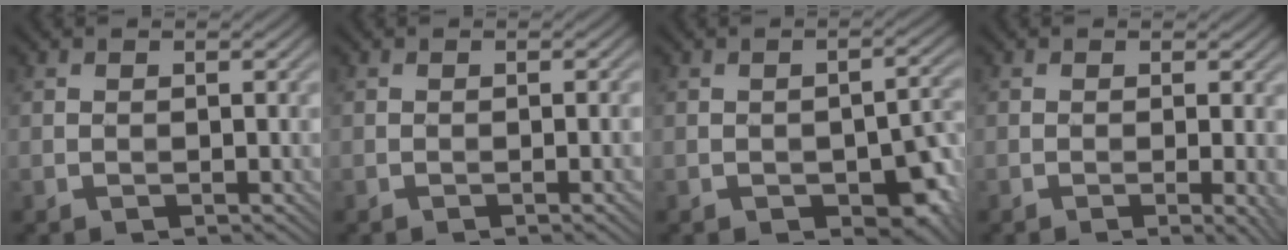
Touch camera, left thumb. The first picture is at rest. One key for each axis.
{"total": 1.9, "fx": -0.5, "fy": 0.3, "fz": 1.8, "tx": -0.024, "ty": 0.003, "tz": -0.010}
{"total": 6.9, "fx": -2.8, "fy": 3.6, "fz": 5.2, "tx": -0.064, "ty": -0.008, "tz": -0.035}
{"total": 2.4, "fx": -0.5, "fy": 0.4, "fz": 2.3, "tx": -0.038, "ty": -0.001, "tz": -0.012}